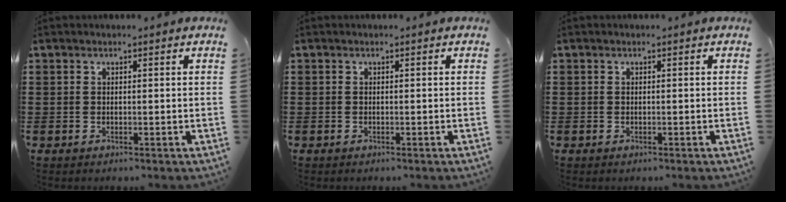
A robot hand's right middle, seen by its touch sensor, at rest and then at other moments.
{"total": 0.0}
{"total": 0.0}